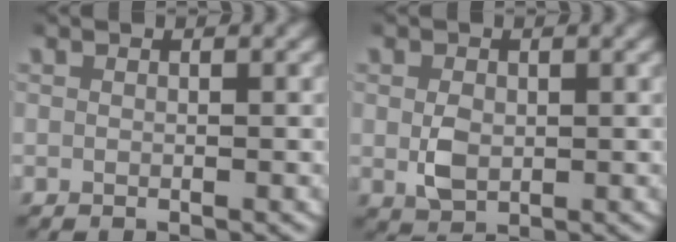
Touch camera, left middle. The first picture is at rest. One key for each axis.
{"total": 2.6, "fx": 0.0, "fy": 1.9, "fz": 1.8, "tx": -0.042, "ty": -0.010, "tz": 0.008}